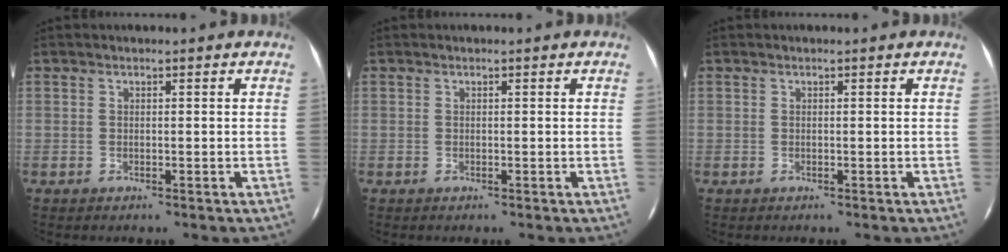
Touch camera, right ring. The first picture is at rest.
{"total": 0.0}
{"total": 0.0}